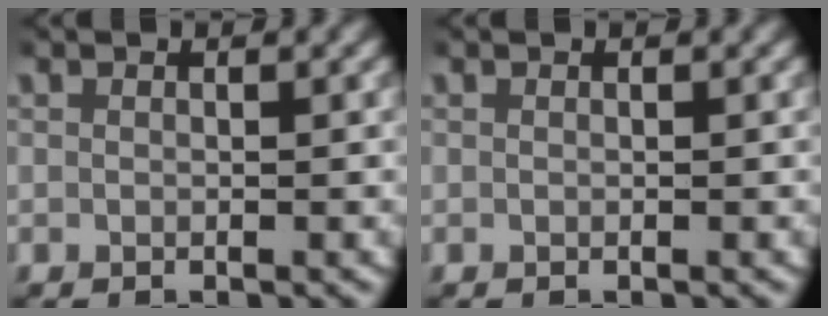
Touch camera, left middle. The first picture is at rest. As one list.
[{"total": 0.0}]